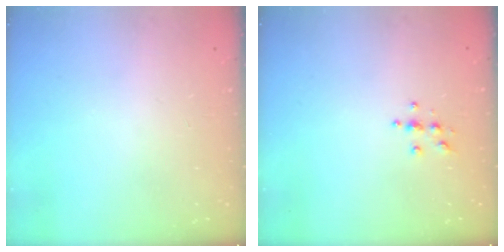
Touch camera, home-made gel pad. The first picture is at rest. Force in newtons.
{"total": 3.9, "press": 3.8, "slide": 0.4}